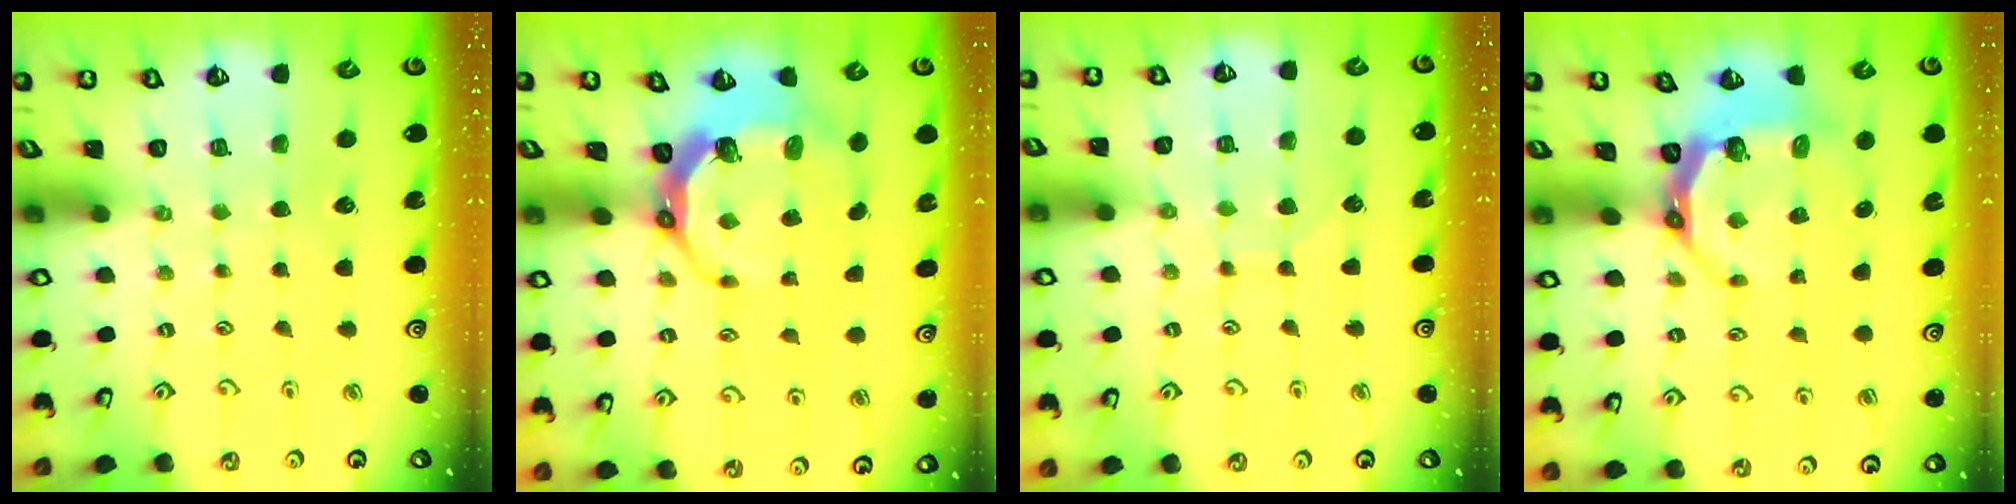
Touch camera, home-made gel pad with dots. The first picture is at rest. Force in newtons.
{"total": 8.1, "press": 6.8, "slide": 4.5}
{"total": 6.3, "press": 6.3, "slide": 0.6}
{"total": 6.8, "press": 5.8, "slide": 3.7}